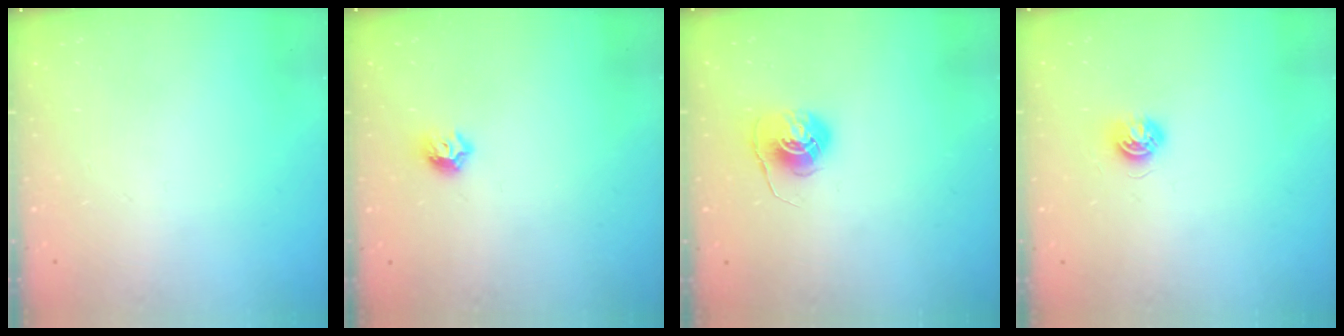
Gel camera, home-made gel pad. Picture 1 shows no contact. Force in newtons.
{"total": 6.3, "press": 6.2, "slide": 0.9}
{"total": 6.0, "press": 6.0, "slide": 0.4}
{"total": 5.4, "press": 5.4, "slide": 0.5}